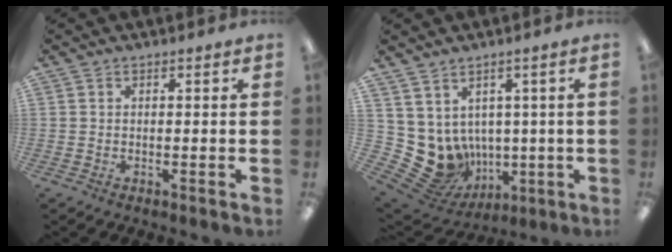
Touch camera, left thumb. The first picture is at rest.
{"total": 9.3, "force": [-0.6, 8.6, 3.4], "torque": [-0.100, -0.024, 0.005]}